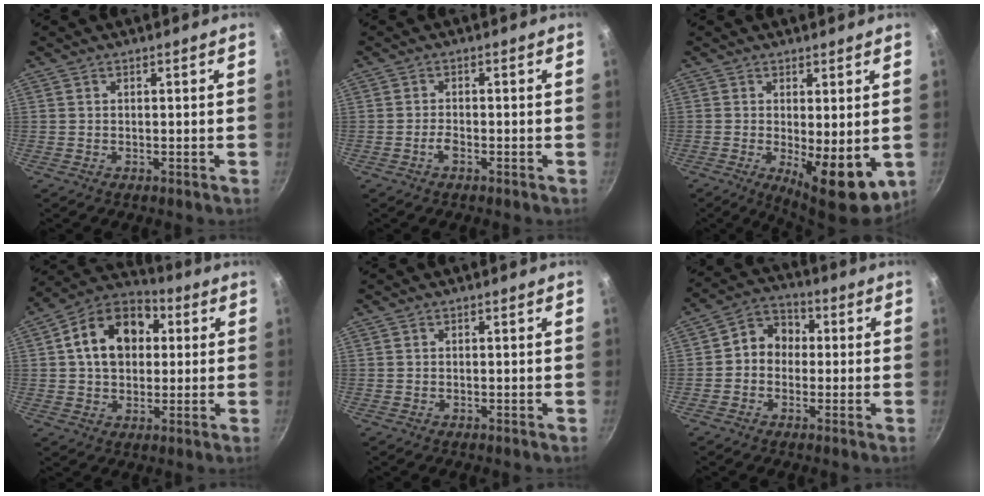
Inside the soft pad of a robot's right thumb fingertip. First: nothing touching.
{"total": 1.7, "force": [-1.0, 0.6, 1.2], "torque": [-0.024, 0.011, -0.021]}
{"total": 10.5, "force": [-1.6, 3.8, 9.7], "torque": [-0.114, -0.008, -0.008]}
{"total": 15.2, "force": [3.0, 11.1, 10.0], "torque": [-0.135, 0.026, 0.033]}
{"total": 0.0}
{"total": 7.4, "force": [0.1, 6.3, 3.8], "torque": [-0.026, 0.022, -0.019]}